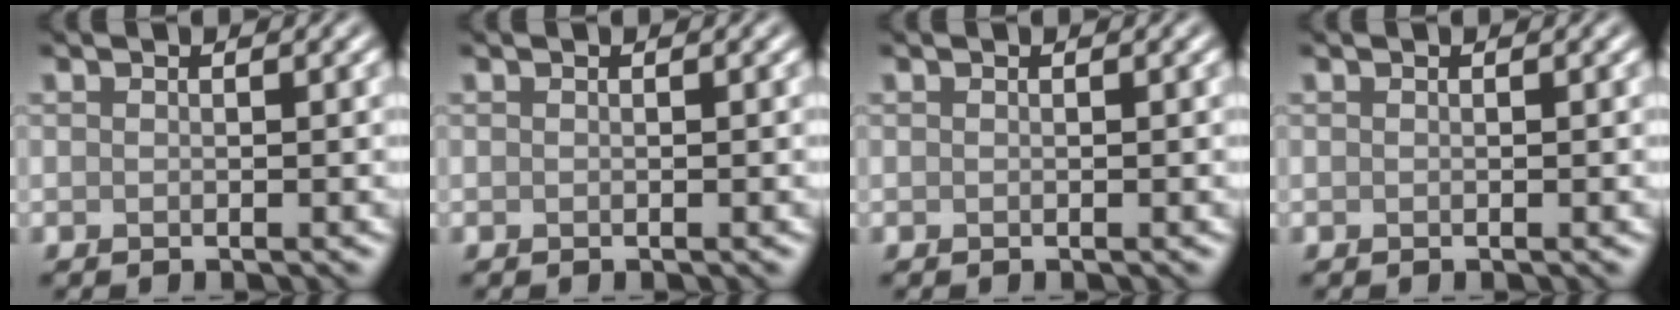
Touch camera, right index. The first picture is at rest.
{"total": 0.0}
{"total": 0.0}
{"total": 0.0}